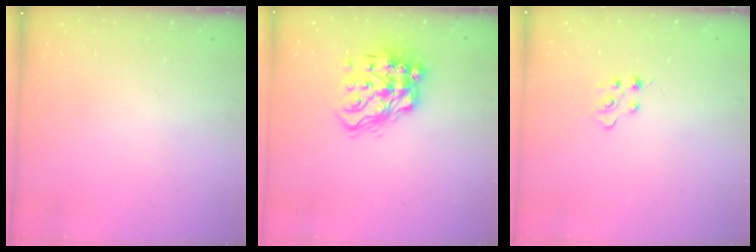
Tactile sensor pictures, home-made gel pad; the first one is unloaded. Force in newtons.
{"total": 15.7, "press": 15.7, "slide": 1.0}
{"total": 2.9, "press": 2.9, "slide": 0.3}